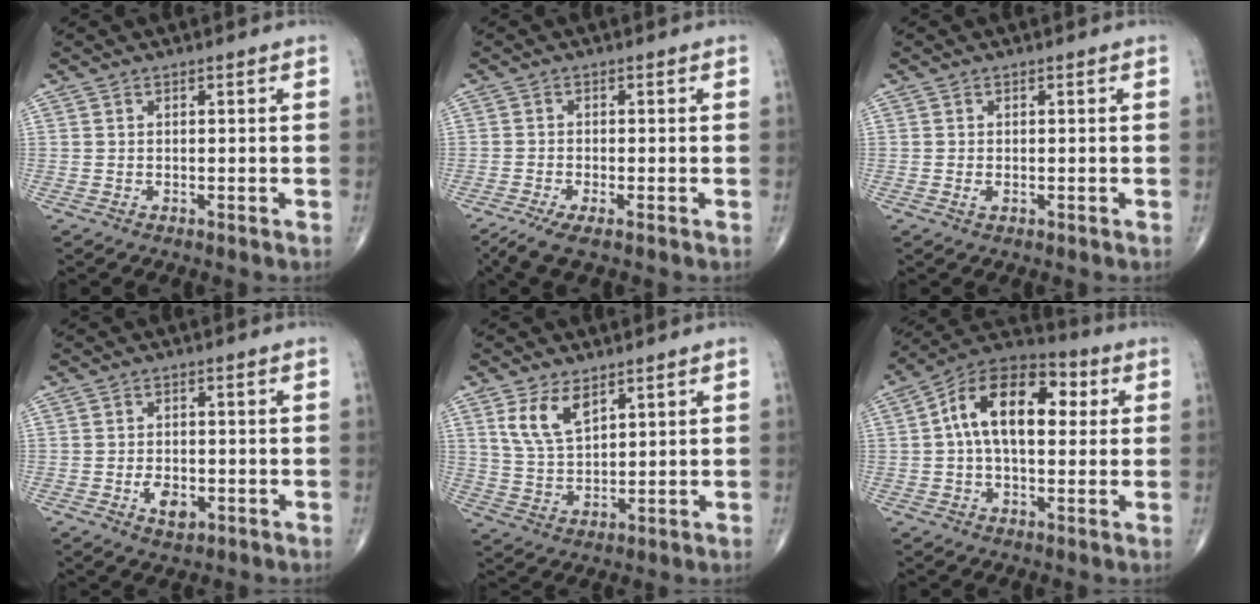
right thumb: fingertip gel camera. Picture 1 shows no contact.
{"total": 4.0, "force": [-2.5, 0.7, 3.1], "torque": [-0.073, -0.005, -0.049]}
{"total": 1.0, "force": [-0.2, 0.6, 0.8], "torque": [-0.018, -0.001, -0.004]}
{"total": 4.1, "force": [-1.4, 2.4, 3.1], "torque": [-0.046, 0.000, -0.018]}
{"total": 7.2, "force": [3.9, 3.6, 4.9], "torque": [-0.084, -0.020, 0.085]}
{"total": 16.0, "force": [2.7, 9.1, 12.9], "torque": [-0.198, 0.031, 0.035]}